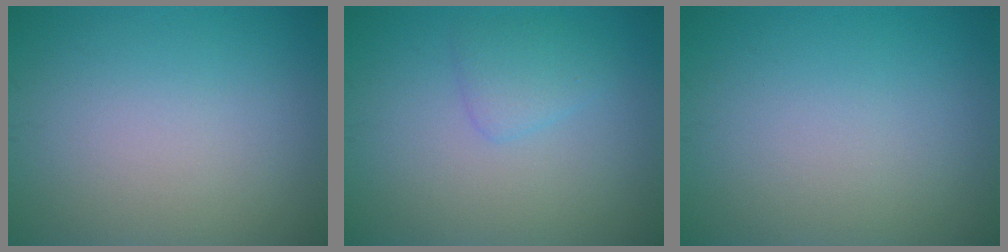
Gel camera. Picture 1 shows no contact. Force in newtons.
{"total": 1.8, "press": 1.8, "slide": 0.1}
{"total": 0.0}